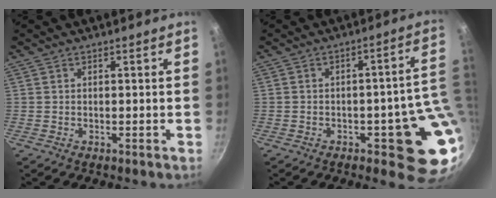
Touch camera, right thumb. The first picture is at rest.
{"total": 12.7, "force": [-1.6, 5.1, 11.5], "torque": [-0.074, 0.015, -0.017]}